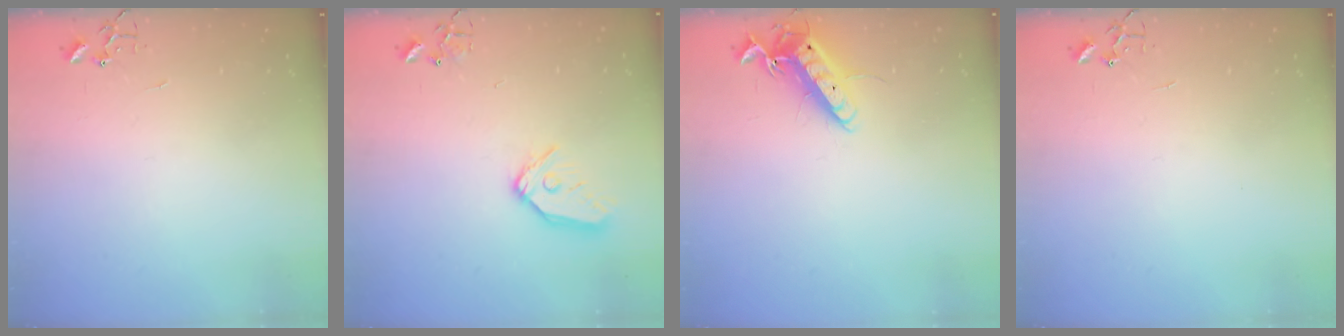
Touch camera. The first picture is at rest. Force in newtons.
{"total": 12.5, "press": 12.4, "slide": 1.6}
{"total": 13.2, "press": 13.1, "slide": 1.2}
{"total": 0.0}